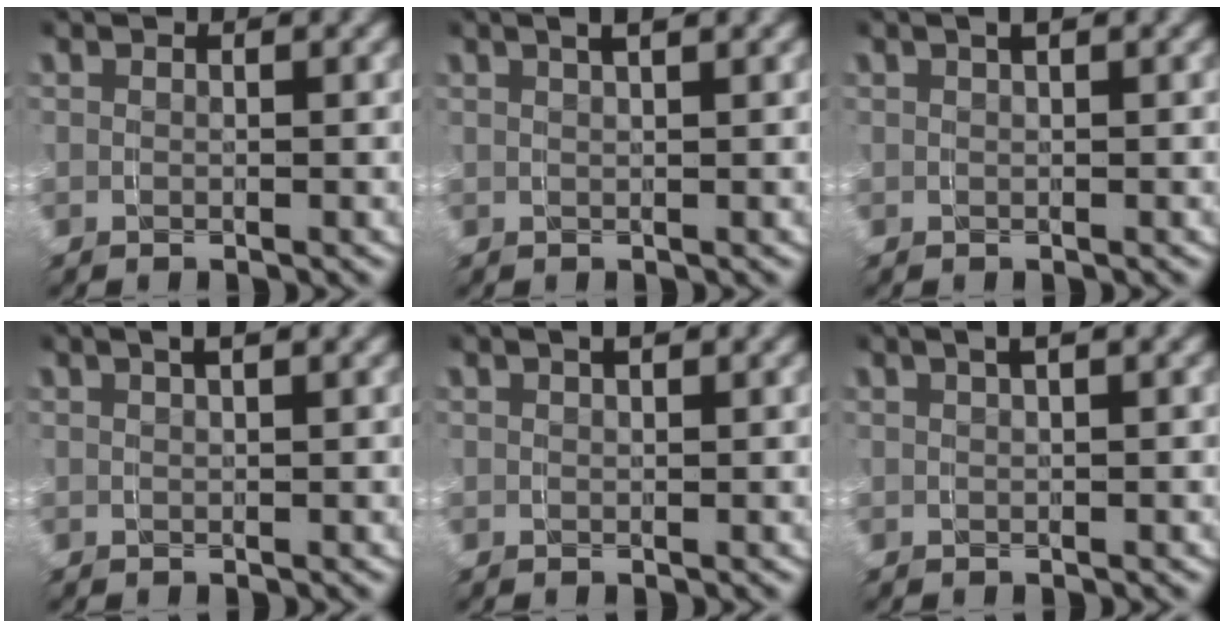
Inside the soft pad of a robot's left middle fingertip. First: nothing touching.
{"total": 2.6, "force": [1.7, 0.5, 1.9], "torque": [-0.023, 0.016, 0.021]}
{"total": 1.0, "force": [0.6, 0.1, 0.8], "torque": [-0.009, 0.012, 0.006]}
{"total": 1.9, "force": [1.2, 0.3, 1.4], "torque": [-0.017, 0.015, 0.013]}
{"total": 0.8, "force": [0.6, 0.1, 0.5], "torque": [-0.008, 0.007, 0.007]}
{"total": 2.1, "force": [1.2, 0.5, 1.7], "torque": [-0.017, 0.017, 0.012]}